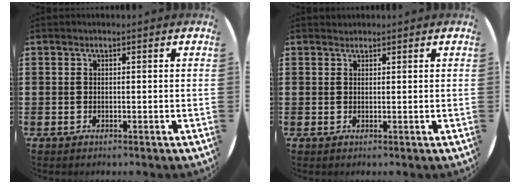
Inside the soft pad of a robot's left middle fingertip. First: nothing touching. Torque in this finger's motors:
{"motor_torque": [0.15, -0.14, 0.00, 0.00]}